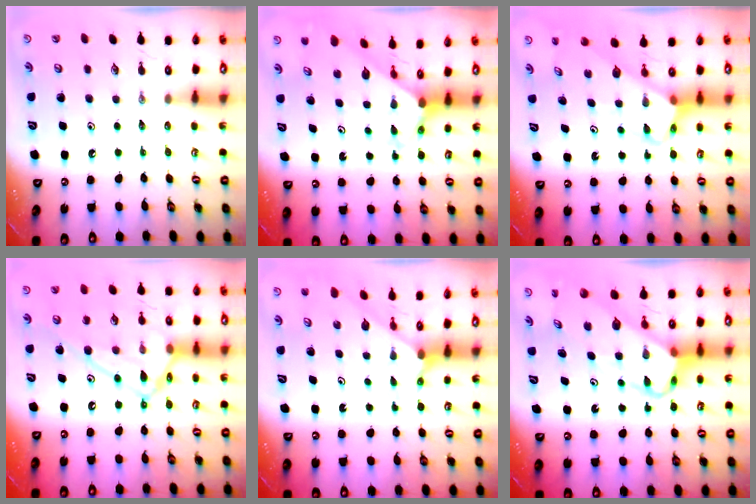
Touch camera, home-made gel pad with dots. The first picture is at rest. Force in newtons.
{"total": 2.5, "press": 2.5, "slide": 0.1}
{"total": 3.9, "press": 3.9, "slide": 0.2}
{"total": 18.8, "press": 18.7, "slide": 1.5}
{"total": 2.3, "press": 2.3, "slide": 0.1}
{"total": 6.6, "press": 6.6, "slide": 0.3}